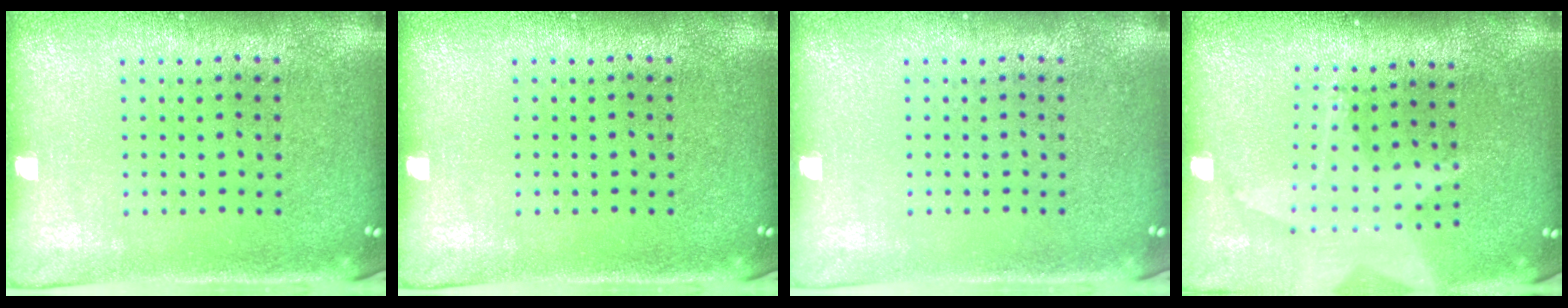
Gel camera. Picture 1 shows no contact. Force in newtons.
{"total": 0.0}
{"total": 0.0}
{"total": 1.8, "press": 1.5, "slide": 1.0}